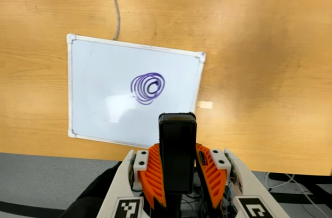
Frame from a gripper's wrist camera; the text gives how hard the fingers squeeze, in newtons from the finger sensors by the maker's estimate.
{"total": 4.6, "left": 3.3, "right": 5.8}